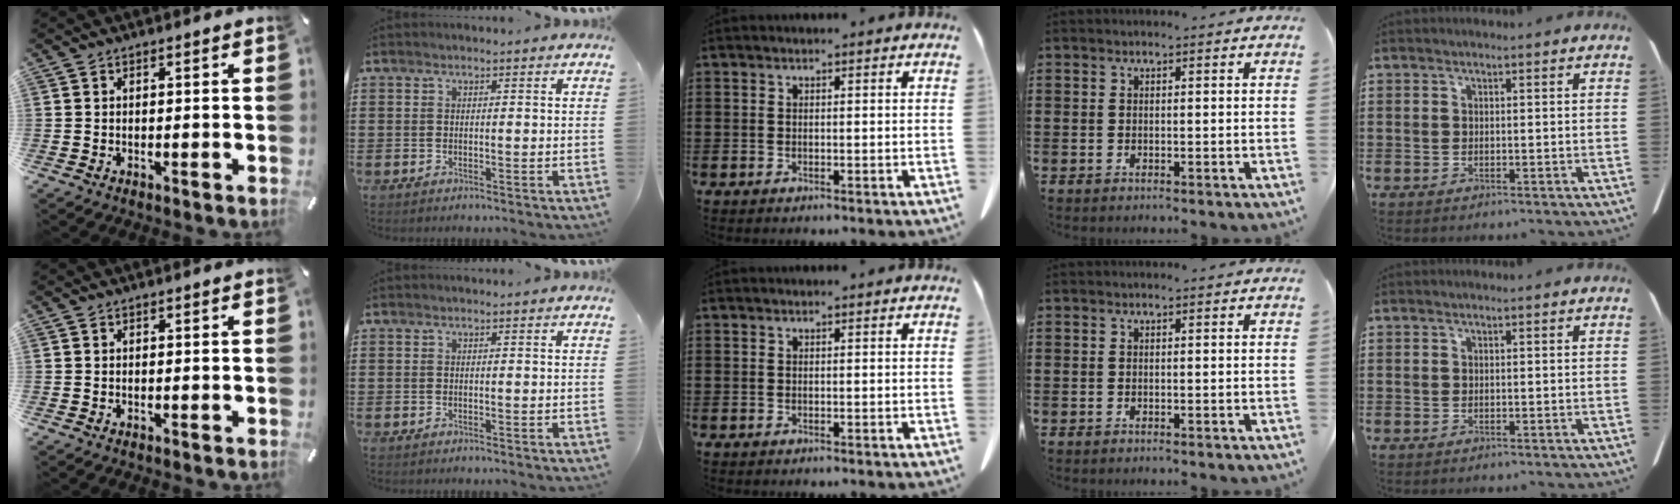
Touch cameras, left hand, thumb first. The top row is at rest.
{}